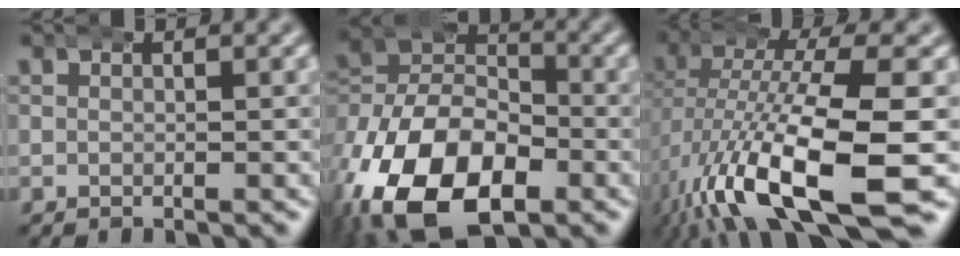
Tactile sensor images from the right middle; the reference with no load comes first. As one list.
[{"total": 12.4, "force": [-2.4, 8.6, 8.6], "torque": [-0.171, -0.040, -0.028]}, {"total": 10.1, "force": [-3.9, 3.6, 8.6], "torque": [-0.171, -0.031, -0.041]}]